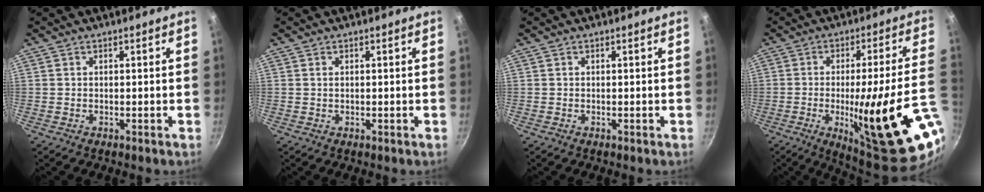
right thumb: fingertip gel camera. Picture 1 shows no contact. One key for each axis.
{"total": 0.6, "fx": 0.2, "fy": 0.4, "fz": 0.4, "tx": -0.006, "ty": 0.002, "tz": 0.004}
{"total": 0.0}
{"total": 25.2, "fx": -6.1, "fy": 4.3, "fz": 24.1, "tx": -0.316, "ty": 0.000, "tz": -0.070}